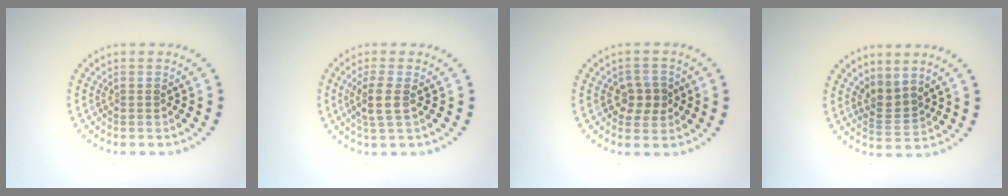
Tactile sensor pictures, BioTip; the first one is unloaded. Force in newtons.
{"total": 2.4, "press": 2.1, "slide": 1.3}
{"total": 2.6, "press": 2.5, "slide": 0.5}
{"total": 2.3, "press": 1.5, "slide": 1.7}